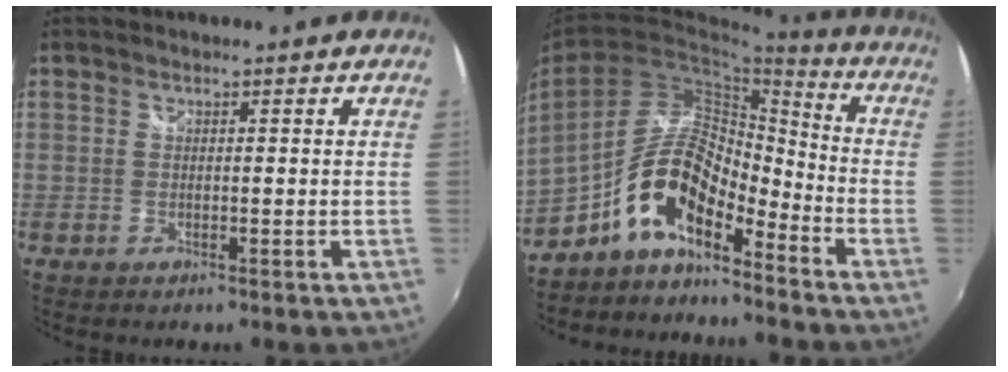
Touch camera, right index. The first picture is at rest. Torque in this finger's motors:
{"motor_torque": [1.20, -0.94, 0.96, 0.21]}